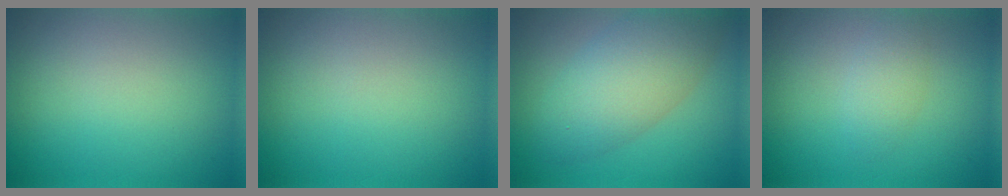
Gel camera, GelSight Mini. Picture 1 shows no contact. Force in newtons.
{"total": 0.0}
{"total": 6.4, "press": 6.4, "slide": 0.2}
{"total": 2.3, "press": 2.3, "slide": 0.0}